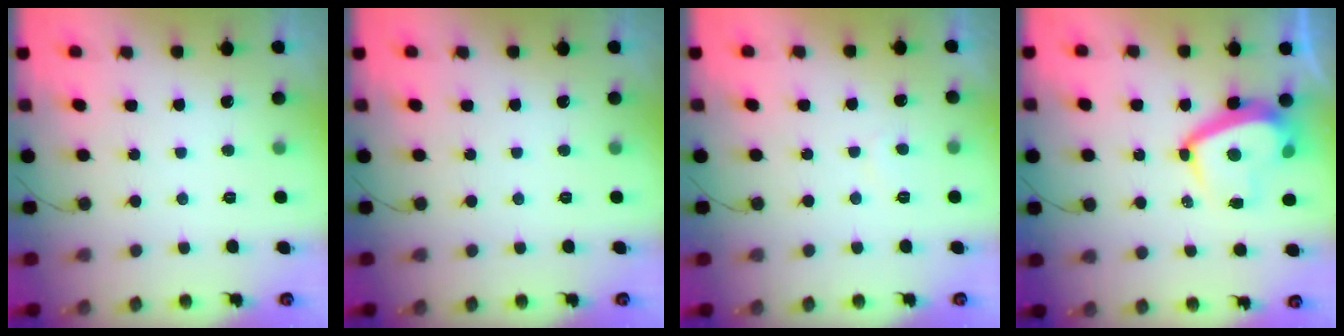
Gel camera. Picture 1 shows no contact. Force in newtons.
{"total": 0.0}
{"total": 1.3, "press": 1.2, "slide": 0.5}
{"total": 11.1, "press": 11.0, "slide": 1.3}